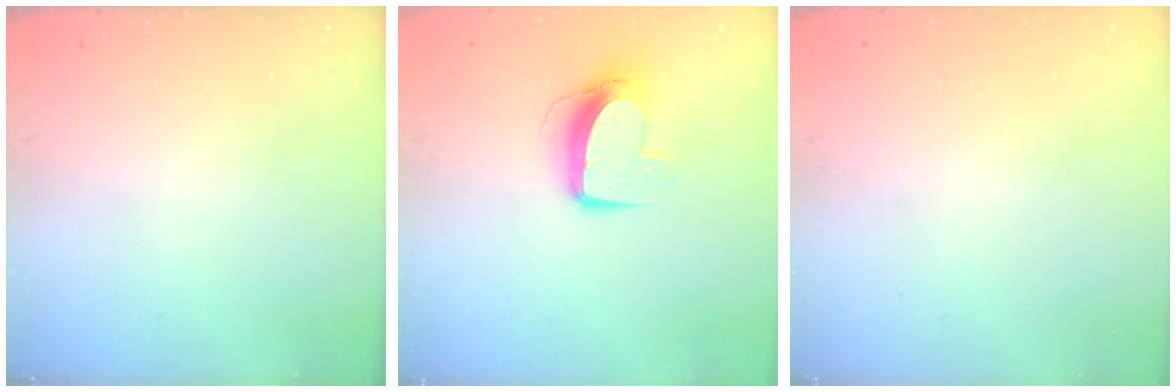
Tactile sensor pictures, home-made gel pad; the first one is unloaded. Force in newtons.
{"total": 10.6, "press": 10.6, "slide": 0.6}
{"total": 0.5, "press": 0.5, "slide": 0.1}